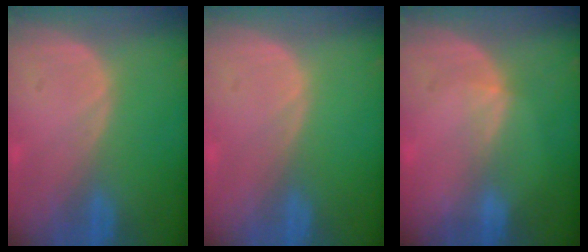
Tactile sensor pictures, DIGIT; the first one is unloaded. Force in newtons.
{"total": 0.0}
{"total": 1.7, "press": 1.3, "slide": 1.1}